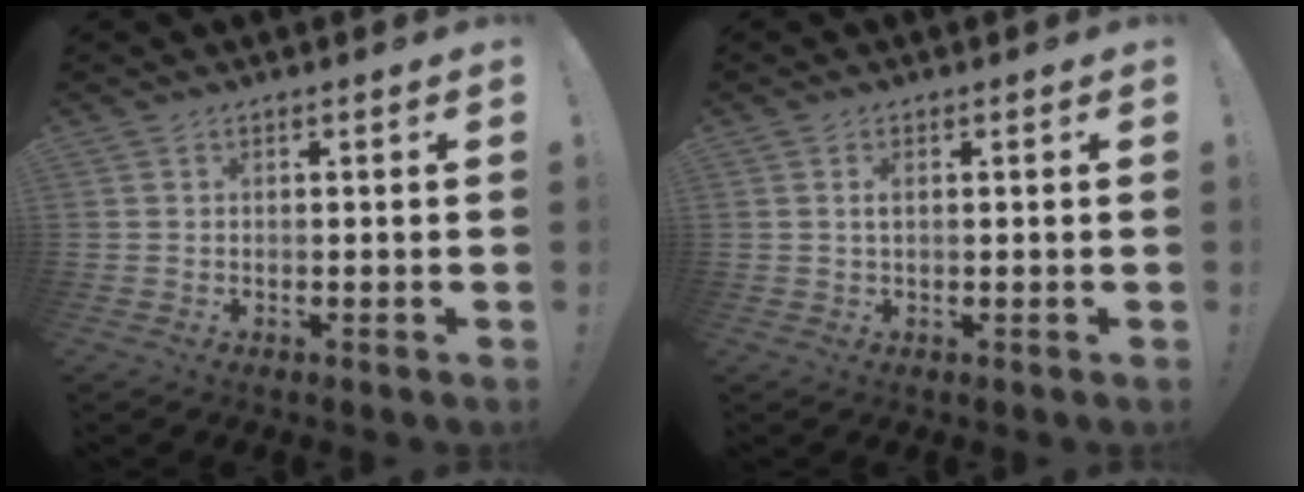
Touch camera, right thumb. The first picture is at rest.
{"total": 1.4, "force": [0.2, 0.3, 1.3], "torque": [-0.026, 0.002, 0.001]}